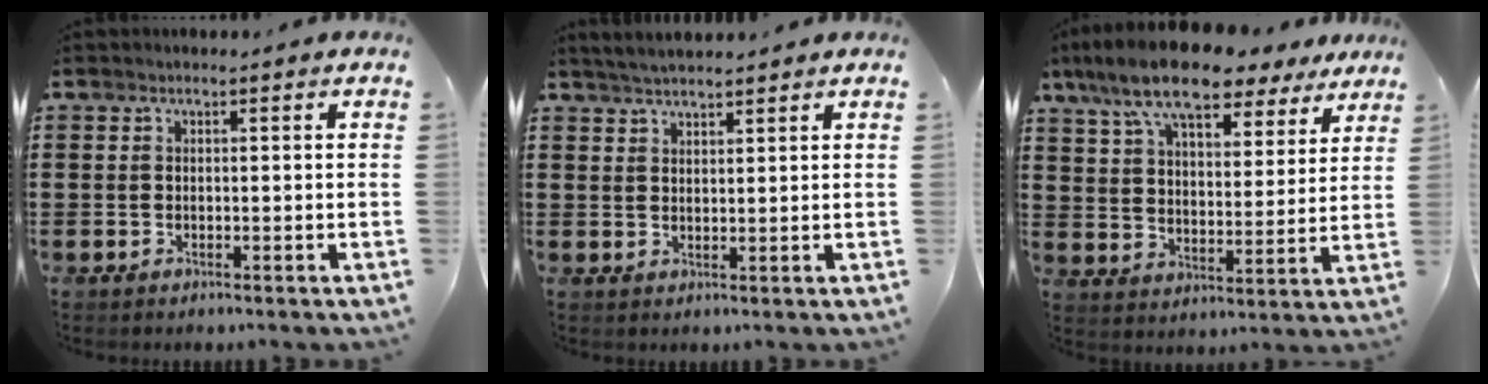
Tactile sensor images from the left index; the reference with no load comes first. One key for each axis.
{"total": 2.5, "fx": 2.4, "fy": 0.0, "fz": 0.6, "tx": -0.018, "ty": 0.001, "tz": 0.046}
{"total": 11.5, "fx": 9.5, "fy": 2.6, "fz": 6.0, "tx": -0.146, "ty": -0.031, "tz": 0.168}